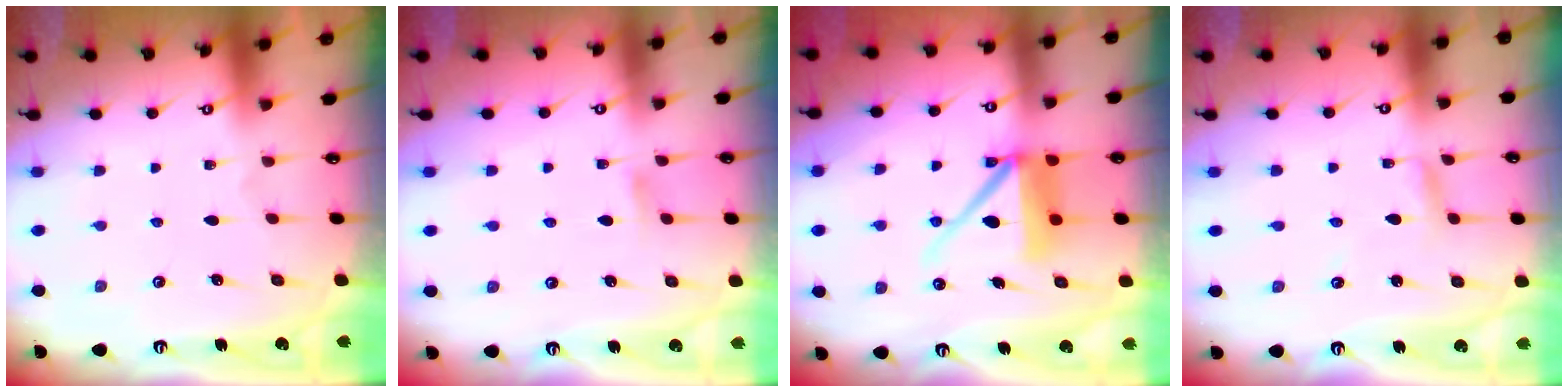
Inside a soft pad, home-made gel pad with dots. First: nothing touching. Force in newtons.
{"total": 3.6, "press": 3.6, "slide": 0.7}
{"total": 10.1, "press": 10.0, "slide": 1.3}
{"total": 2.0, "press": 2.0, "slide": 0.2}